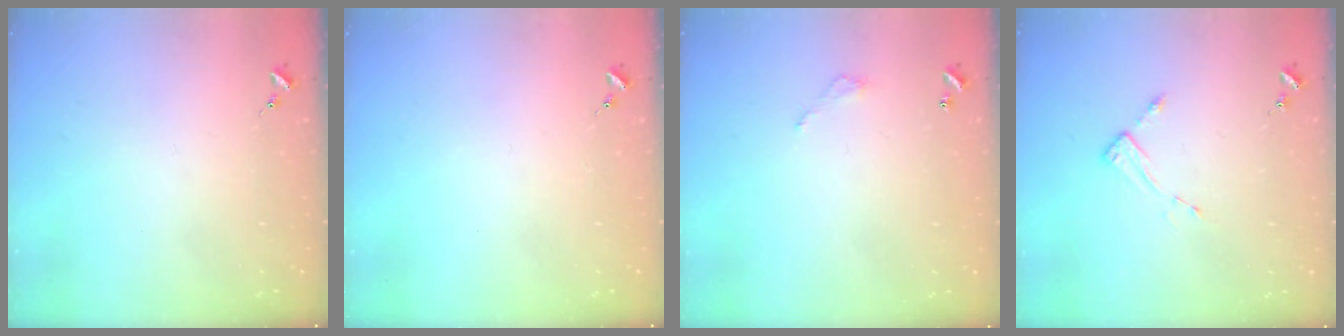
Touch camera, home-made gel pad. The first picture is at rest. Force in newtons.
{"total": 0.0}
{"total": 3.1, "press": 3.0, "slide": 0.3}
{"total": 2.6, "press": 2.6, "slide": 0.4}